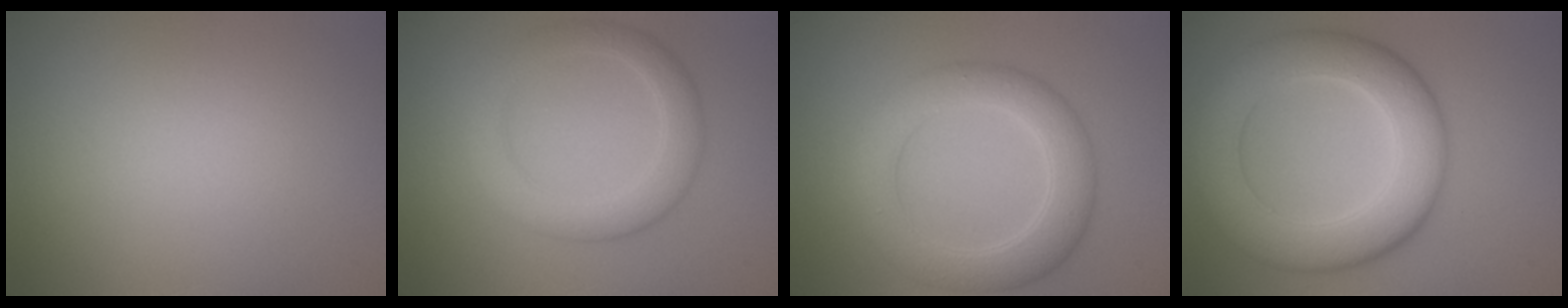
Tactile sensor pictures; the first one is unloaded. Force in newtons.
{"total": 3.8, "press": 3.8, "slide": 0.1}
{"total": 5.3, "press": 5.3, "slide": 0.2}
{"total": 8.5, "press": 8.5, "slide": 0.2}